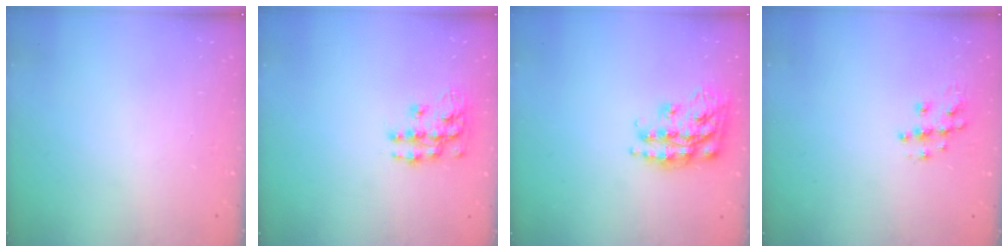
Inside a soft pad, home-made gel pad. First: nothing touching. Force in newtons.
{"total": 11.7, "press": 11.6, "slide": 0.8}
{"total": 17.9, "press": 17.8, "slide": 1.1}
{"total": 8.5, "press": 8.5, "slide": 0.4}